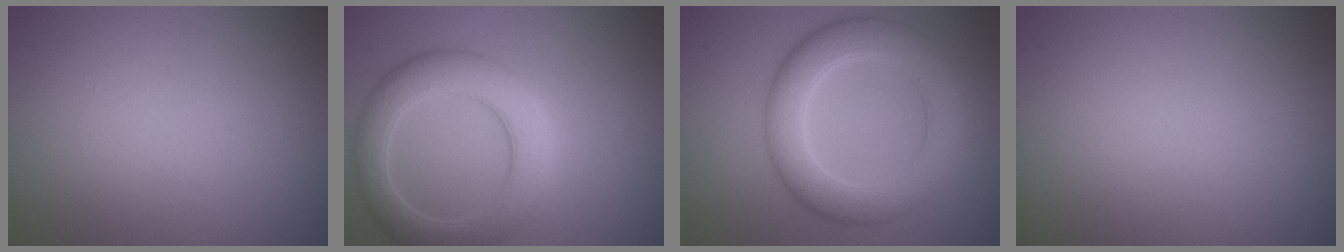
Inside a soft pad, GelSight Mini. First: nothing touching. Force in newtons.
{"total": 5.5, "press": 5.5, "slide": 0.3}
{"total": 6.1, "press": 6.0, "slide": 0.2}
{"total": 0.0}